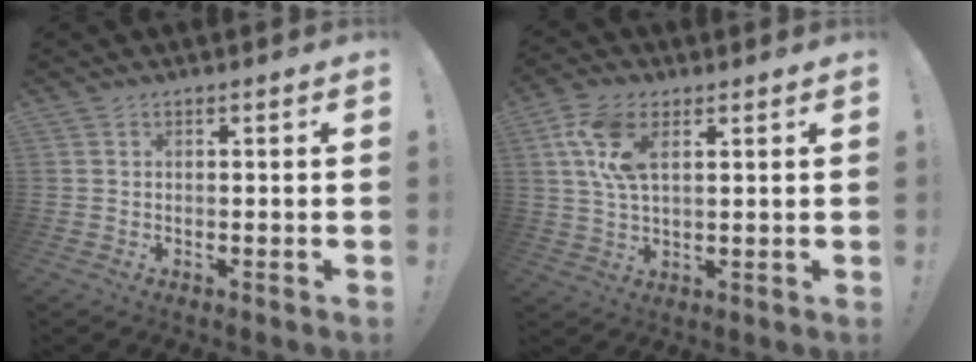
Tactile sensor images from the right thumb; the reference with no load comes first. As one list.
[{"total": 10.4, "force": [4.0, 5.5, 7.9], "torque": [-0.175, 0.003, 0.075]}]